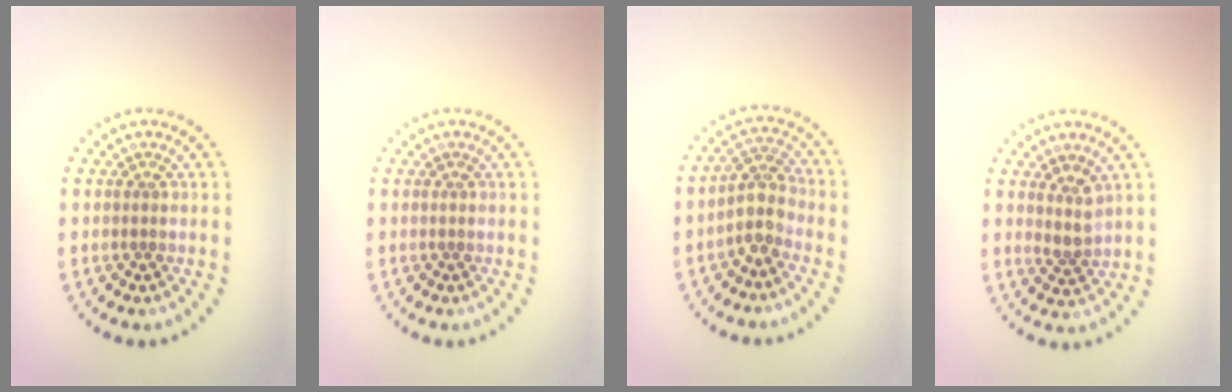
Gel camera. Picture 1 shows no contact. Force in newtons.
{"total": 0.0}
{"total": 2.9, "press": 2.4, "slide": 1.7}
{"total": 2.0, "press": 1.6, "slide": 1.2}